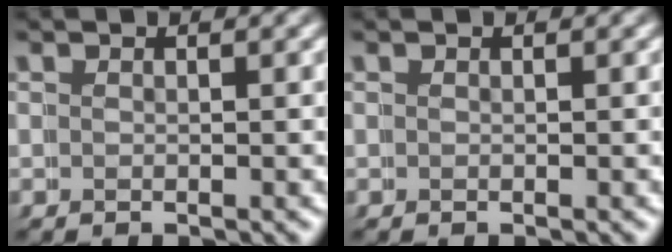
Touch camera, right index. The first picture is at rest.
{"total": 0.0}